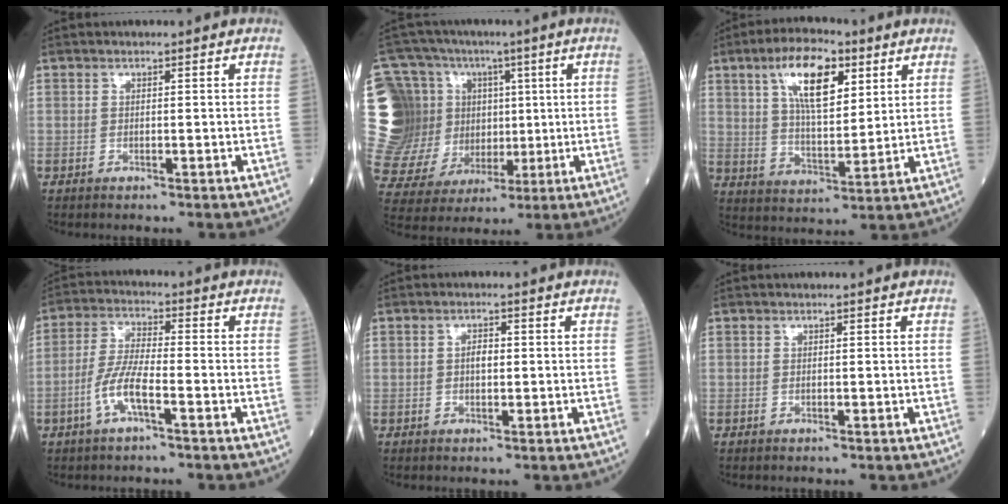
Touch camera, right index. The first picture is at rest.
{"total": 23.5, "force": [4.3, 18.8, 13.4], "torque": [-0.324, 0.061, 0.101]}
{"total": 11.4, "force": [5.3, 4.1, 9.2], "torque": [-0.171, 0.011, 0.096]}
{"total": 6.3, "force": [-2.7, 1.1, 5.6], "torque": [-0.121, 0.003, -0.056]}
{"total": 1.9, "force": [0.1, 0.8, 1.7], "torque": [-0.030, 0.003, 0.000]}
{"total": 0.0}